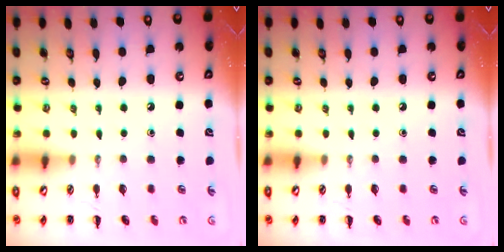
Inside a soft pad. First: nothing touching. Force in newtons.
{"total": 0.0}